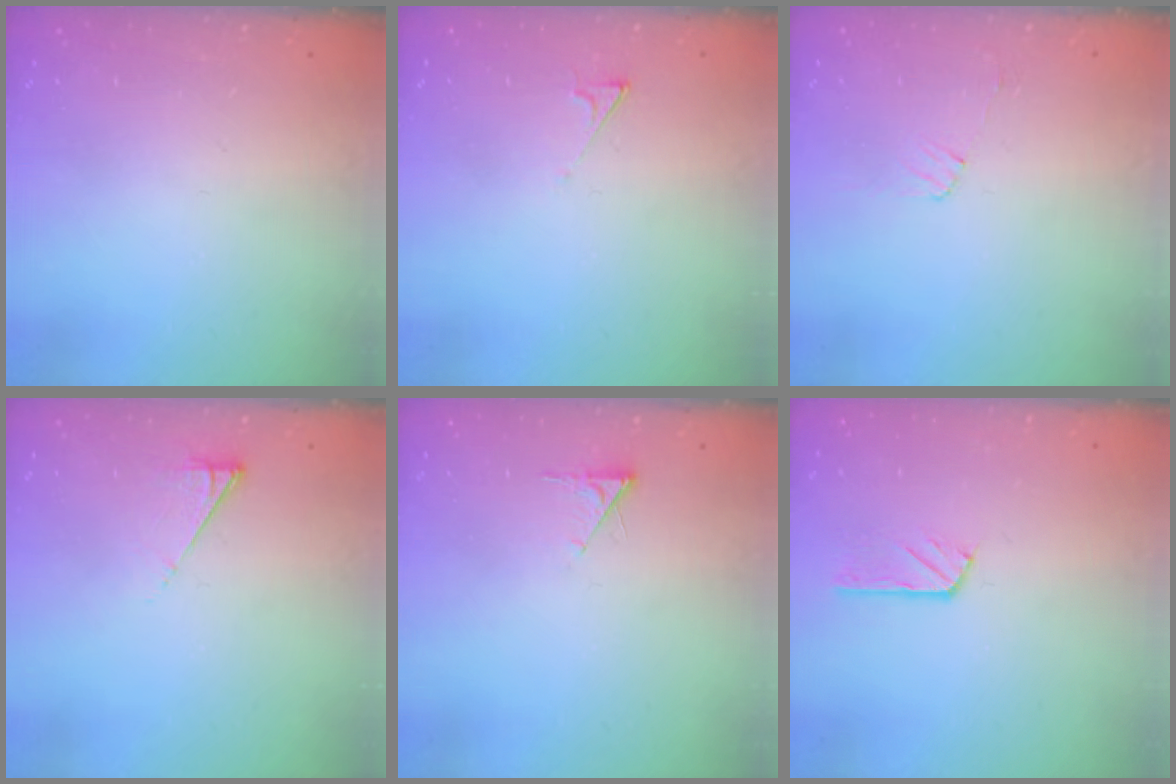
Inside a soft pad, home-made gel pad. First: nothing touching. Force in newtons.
{"total": 2.8, "press": 2.7, "slide": 0.5}
{"total": 4.4, "press": 4.4, "slide": 0.4}
{"total": 4.1, "press": 4.0, "slide": 0.6}
{"total": 1.8, "press": 1.7, "slide": 0.3}
{"total": 3.0, "press": 3.0, "slide": 0.2}